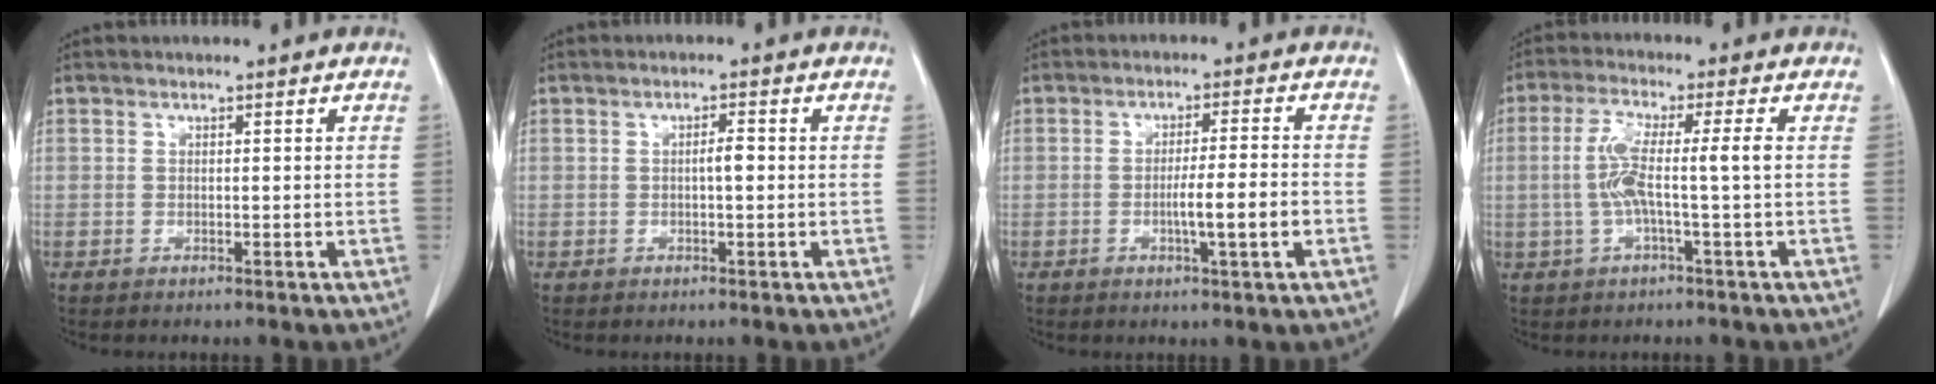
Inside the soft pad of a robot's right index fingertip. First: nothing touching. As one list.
[{"total": 1.7, "force": [-0.1, 0.3, 1.7], "torque": [-0.028, 0.004, -0.001]}, {"total": 6.0, "force": [-1.7, -0.2, 5.7], "torque": [-0.091, -0.004, -0.026]}, {"total": 6.4, "force": [-0.4, -0.1, 6.4], "torque": [-0.134, 0.013, -0.008]}]